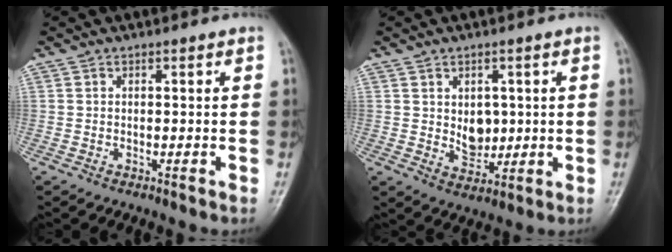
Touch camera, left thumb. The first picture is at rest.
{"total": 5.5, "force": [0.8, 4.1, 3.6], "torque": [-0.033, -0.013, 0.024]}